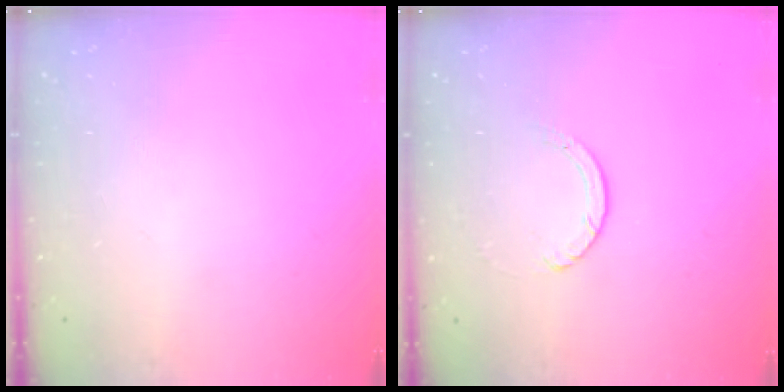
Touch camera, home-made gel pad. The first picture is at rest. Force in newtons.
{"total": 2.4, "press": 2.4, "slide": 0.2}